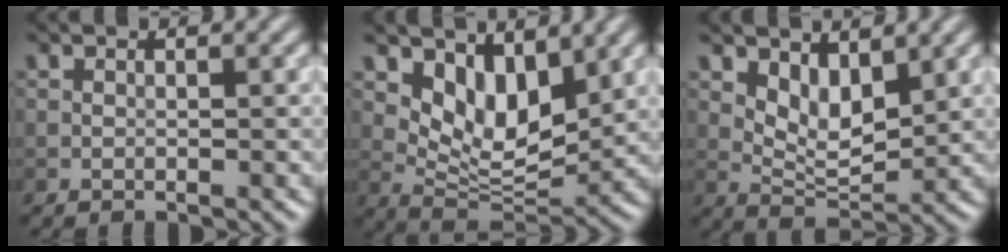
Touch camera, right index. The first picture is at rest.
{"total": 5.5, "force": [2.9, 2.8, 3.8], "torque": [-0.068, -0.020, 0.055]}
{"total": 3.8, "force": [1.8, 2.0, 2.8], "torque": [-0.052, -0.012, 0.036]}